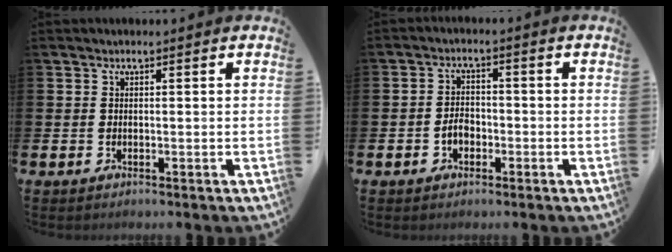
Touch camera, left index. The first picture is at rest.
{"total": 2.6, "force": [-1.0, 1.8, 1.5], "torque": [-0.024, 0.002, -0.023]}